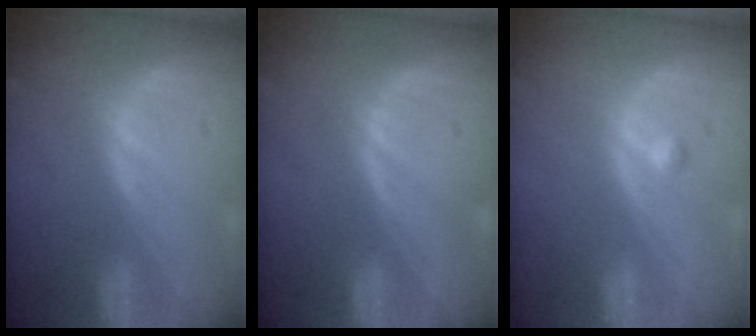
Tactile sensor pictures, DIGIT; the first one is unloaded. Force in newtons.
{"total": 0.0}
{"total": 0.8, "press": 0.8, "slide": 0.1}